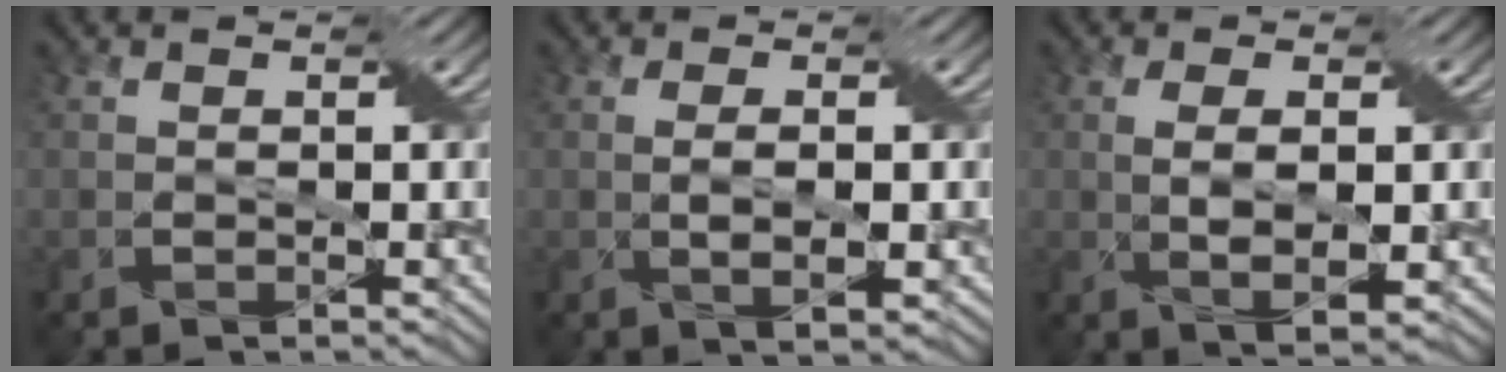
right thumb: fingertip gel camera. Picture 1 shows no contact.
{"total": 2.8, "force": [-0.2, 0.8, 2.7], "torque": [-0.055, -0.001, 0.002]}
{"total": 4.4, "force": [-0.1, 1.5, 4.2], "torque": [-0.089, -0.001, 0.003]}